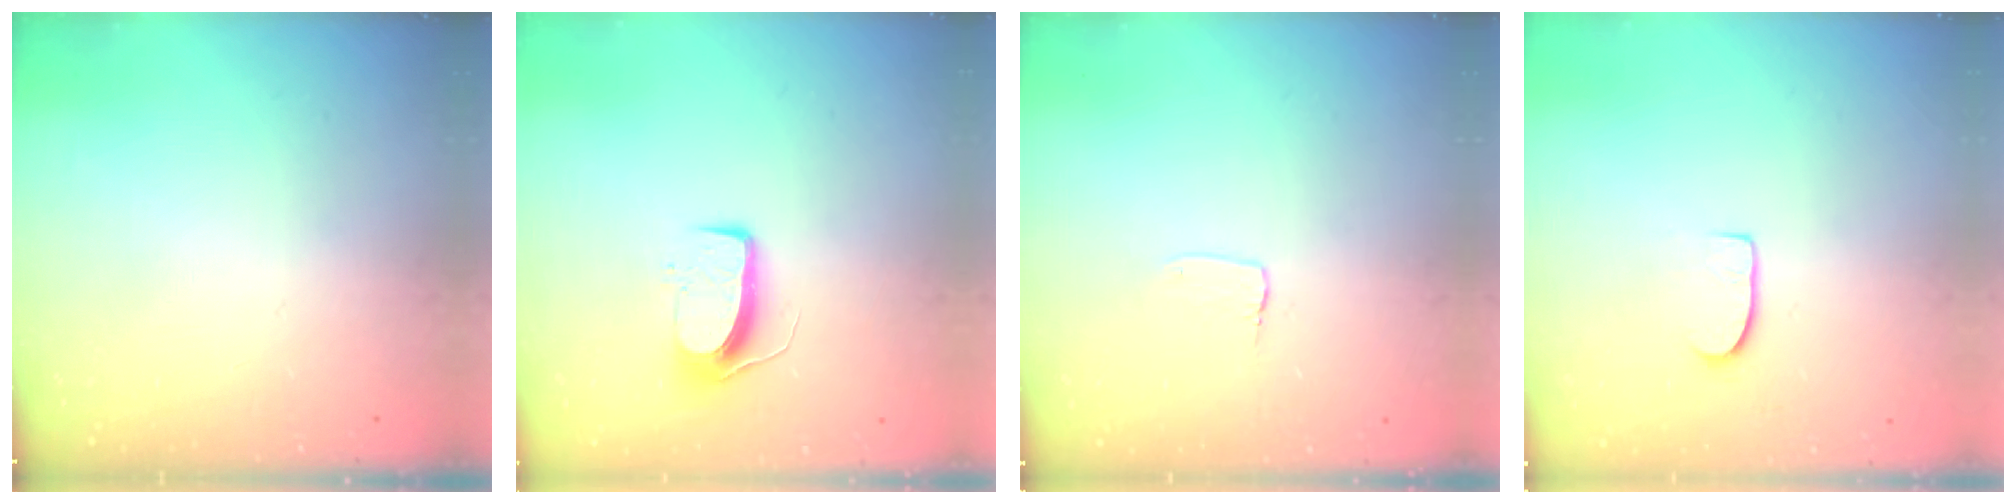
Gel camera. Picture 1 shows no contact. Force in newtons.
{"total": 9.3, "press": 9.3, "slide": 0.5}
{"total": 3.2, "press": 3.2, "slide": 0.3}
{"total": 5.8, "press": 5.8, "slide": 0.5}